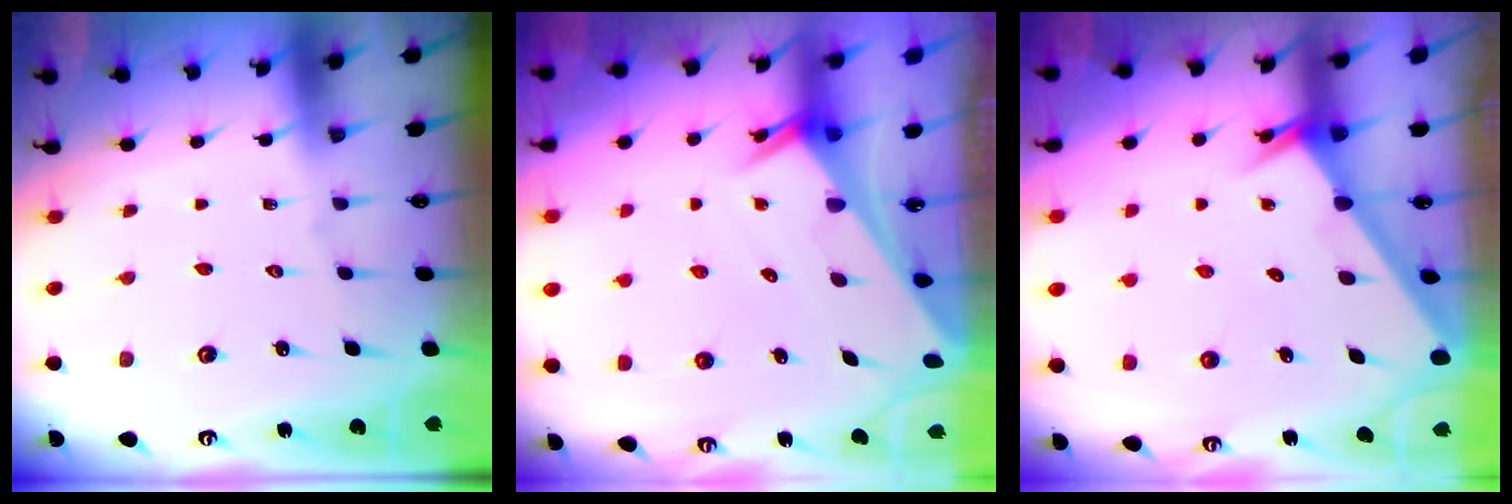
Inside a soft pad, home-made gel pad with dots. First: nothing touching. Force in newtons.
{"total": 2.9, "press": 2.9, "slide": 0.2}
{"total": 2.6, "press": 2.6, "slide": 0.1}